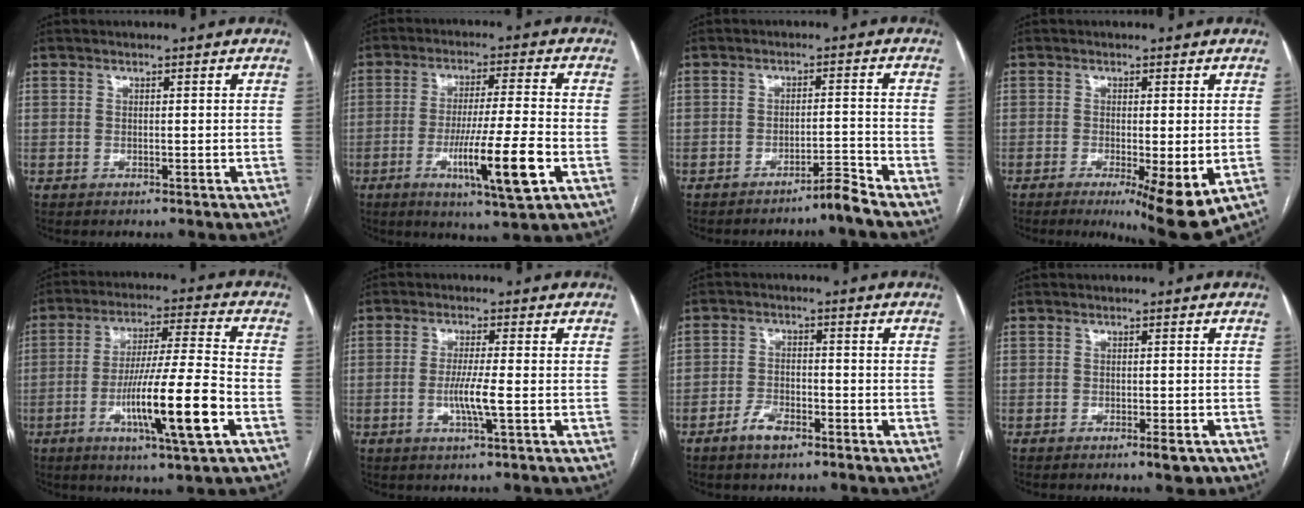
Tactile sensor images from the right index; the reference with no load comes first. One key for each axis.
{"total": 11.8, "fx": -4.2, "fy": -0.2, "fz": 11.0, "tx": -0.190, "ty": -0.022, "tz": -0.069}
{"total": 3.5, "fx": -3.2, "fy": -1.1, "fz": 1.2, "tx": -0.012, "ty": -0.011, "tz": -0.054}
{"total": 8.7, "fx": -3.4, "fy": 1.4, "fz": 7.9, "tx": -0.099, "ty": -0.020, "tz": -0.044}
{"total": 14.0, "fx": -4.9, "fy": -0.2, "fz": 13.1, "tx": -0.232, "ty": -0.010, "tz": -0.085}
{"total": 4.4, "fx": -1.0, "fy": -0.4, "fz": 4.3, "tx": -0.086, "ty": -0.008, "tz": -0.020}
{"total": 3.8, "fx": -2.6, "fy": 1.8, "fz": 2.1, "tx": -0.042, "ty": 0.004, "tz": -0.046}
{"total": 2.3, "fx": -1.5, "fy": 0.5, "fz": 1.6, "tx": -0.021, "ty": -0.001, "tz": -0.017}